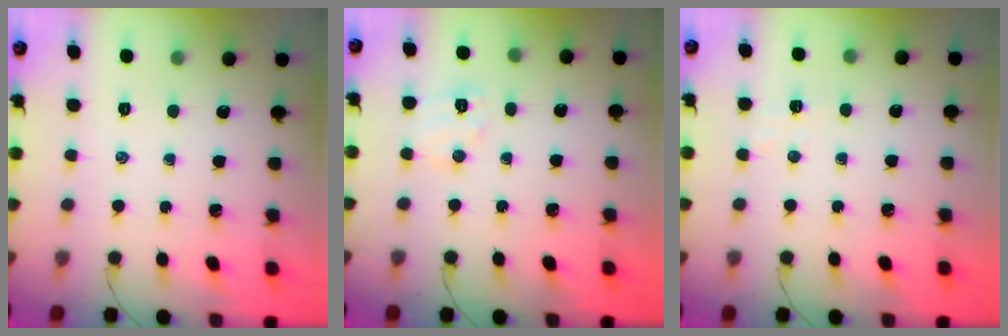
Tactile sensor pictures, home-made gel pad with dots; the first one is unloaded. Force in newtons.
{"total": 5.7, "press": 5.6, "slide": 1.3}
{"total": 2.9, "press": 2.8, "slide": 0.6}